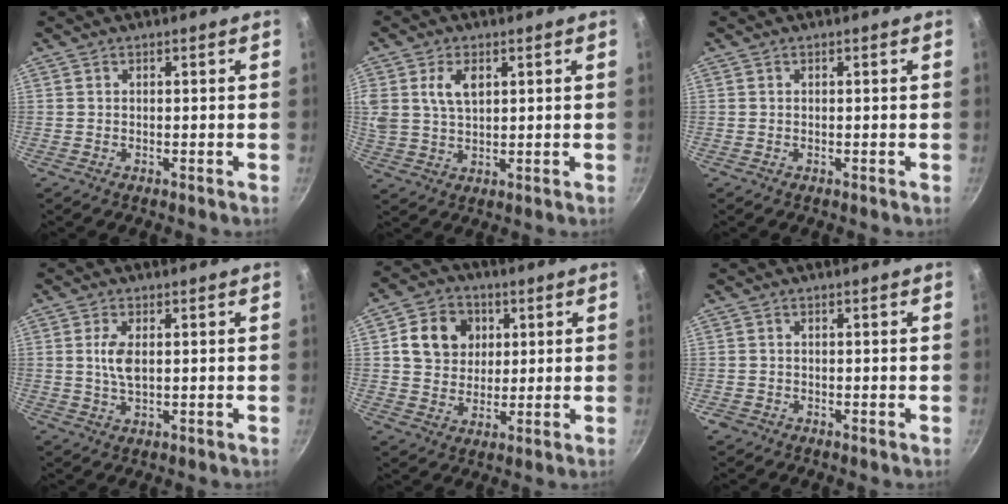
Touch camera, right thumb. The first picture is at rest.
{"total": 7.2, "force": [2.5, 4.3, 5.2], "torque": [-0.100, -0.004, 0.054]}
{"total": 0.0}
{"total": 4.5, "force": [0.6, 2.1, 3.9], "torque": [-0.086, -0.004, 0.016]}
{"total": 10.8, "force": [2.7, 9.1, 5.3], "torque": [-0.058, -0.003, 0.044]}
{"total": 1.2, "force": [-0.7, 0.9, 0.2], "torque": [0.000, 0.003, -0.014]}